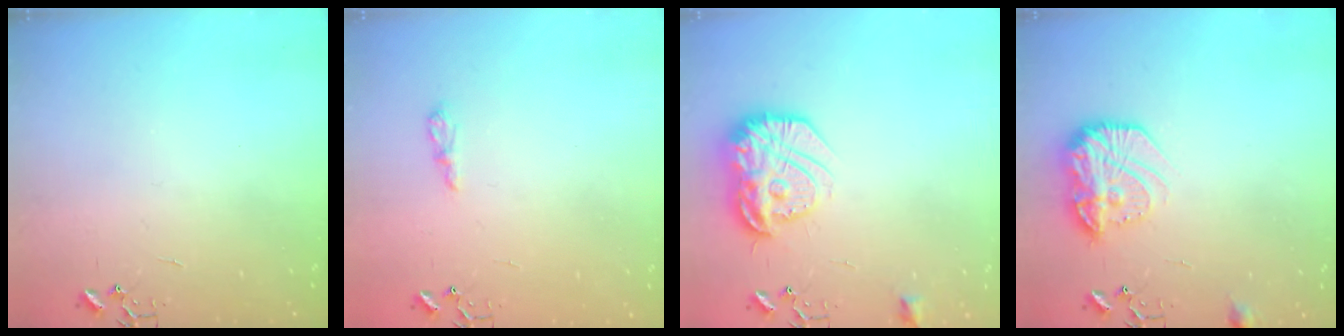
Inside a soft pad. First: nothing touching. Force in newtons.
{"total": 6.3, "press": 6.2, "slide": 0.8}
{"total": 17.6, "press": 17.6, "slide": 1.3}
{"total": 15.3, "press": 15.2, "slide": 1.0}